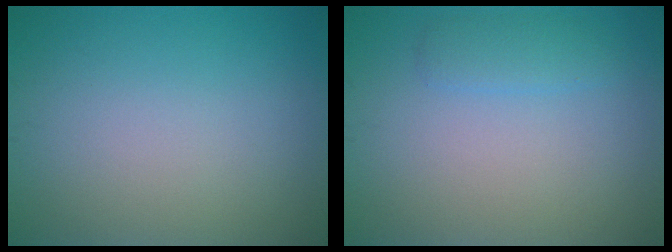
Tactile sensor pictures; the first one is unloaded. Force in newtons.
{"total": 1.5, "press": 1.5, "slide": 0.1}